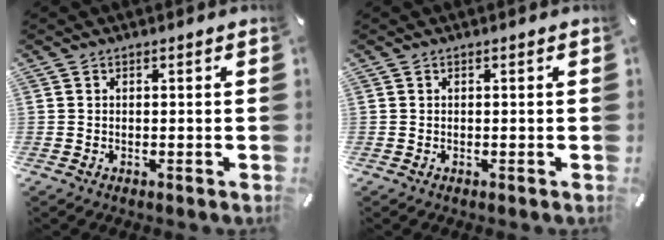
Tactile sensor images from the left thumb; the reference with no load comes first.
{"total": 0.0}